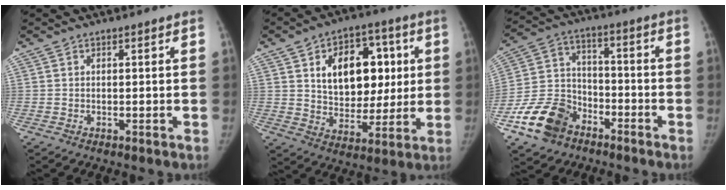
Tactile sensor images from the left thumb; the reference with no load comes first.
{"total": 16.9, "force": [4.1, 11.6, 11.5], "torque": [-0.113, -0.001, 0.070]}
{"total": 13.2, "force": [-8.1, 9.0, 5.3], "torque": [-0.081, 0.054, -0.153]}